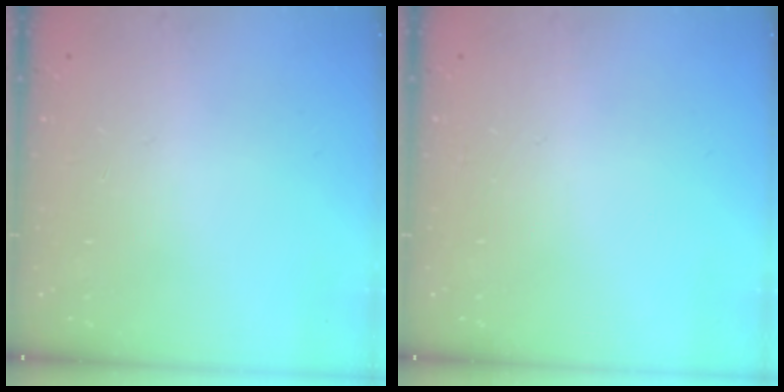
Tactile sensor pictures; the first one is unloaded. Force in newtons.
{"total": 0.0}